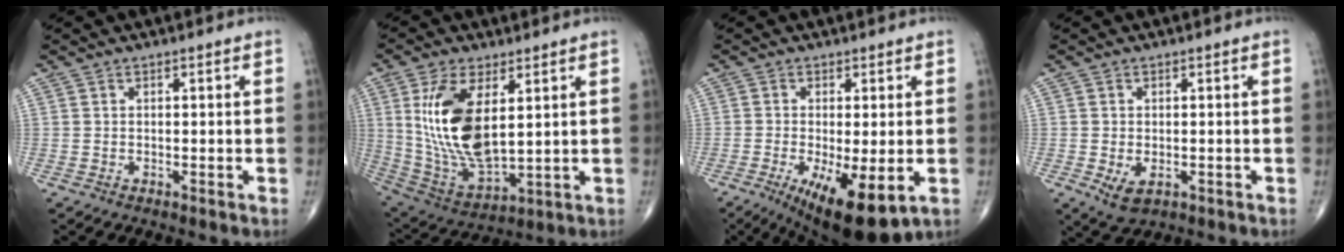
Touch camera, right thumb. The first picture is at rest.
{"total": 16.9, "force": [4.1, 7.9, 14.4], "torque": [-0.275, -0.023, 0.095]}
{"total": 12.6, "force": [-4.3, 4.0, 11.2], "torque": [-0.181, -0.022, -0.055]}
{"total": 4.3, "force": [-1.2, 2.5, 3.3], "torque": [-0.059, -0.005, -0.010]}